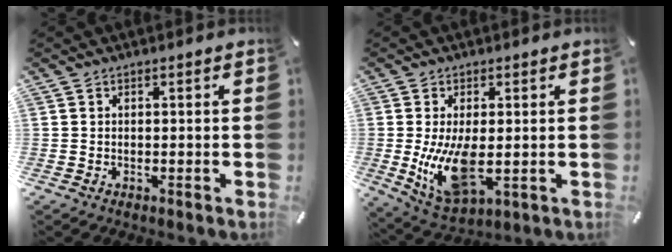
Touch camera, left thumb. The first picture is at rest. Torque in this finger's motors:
{"motor_torque": [0.36, 0.52, 1.27, -0.01, 0.52]}